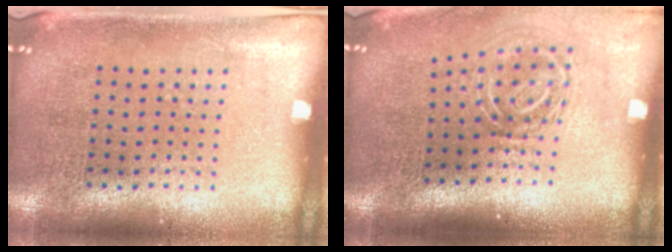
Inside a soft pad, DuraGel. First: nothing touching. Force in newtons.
{"total": 2.0, "press": 1.3, "slide": 1.5}